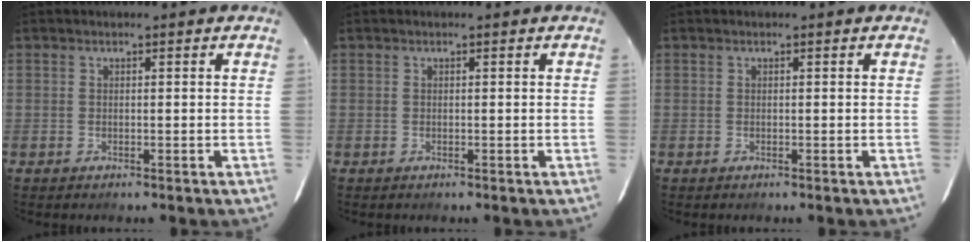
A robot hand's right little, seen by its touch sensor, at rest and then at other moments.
{"total": 0.0}
{"total": 0.0}